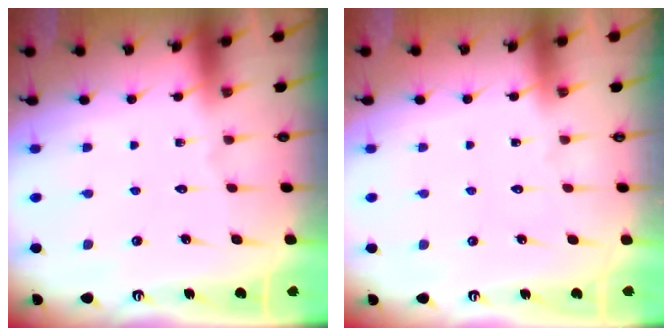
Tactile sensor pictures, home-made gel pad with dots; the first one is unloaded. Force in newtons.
{"total": 0.0}